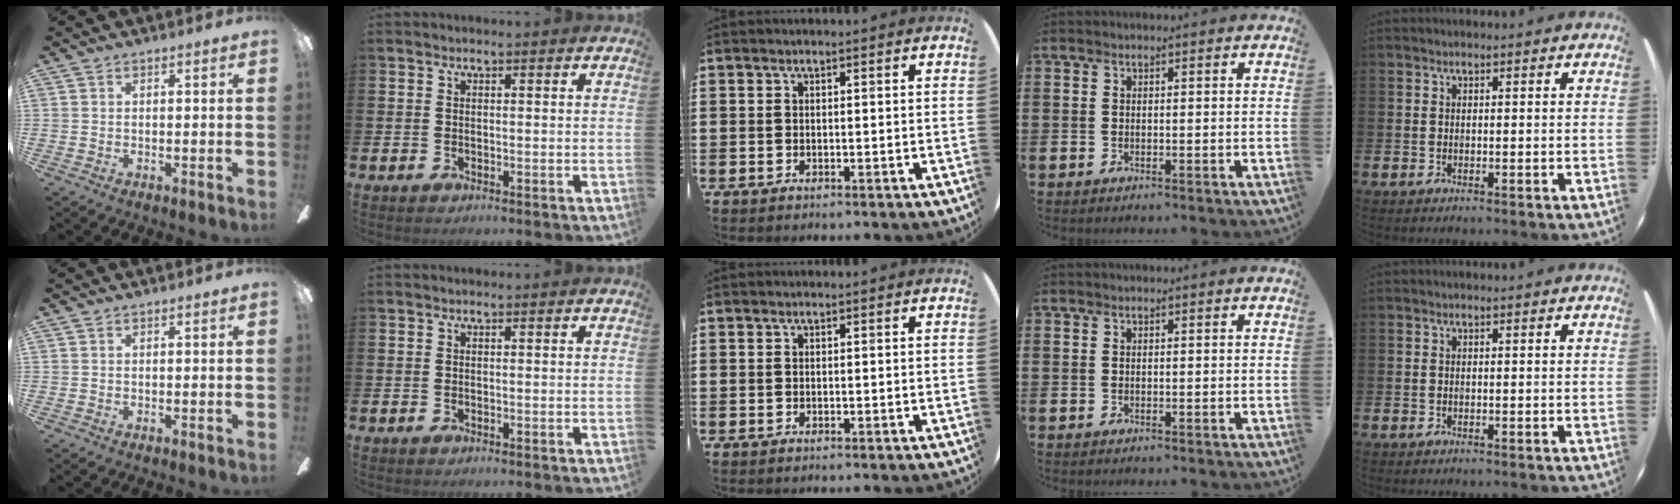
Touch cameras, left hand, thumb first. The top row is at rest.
{}